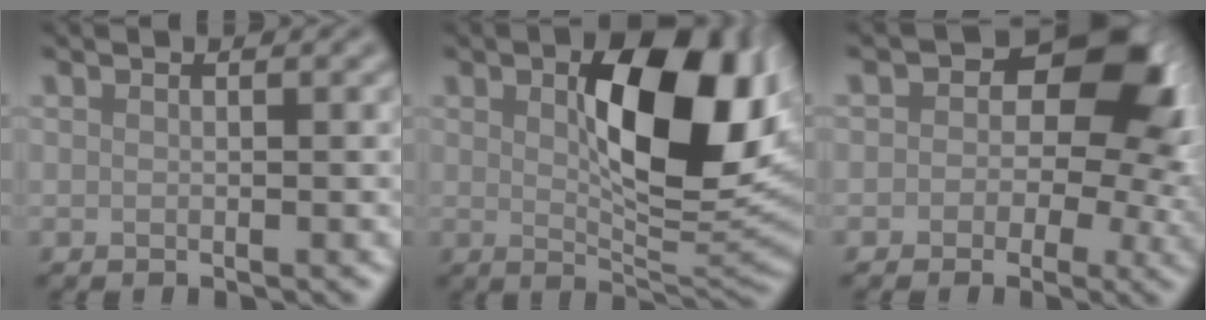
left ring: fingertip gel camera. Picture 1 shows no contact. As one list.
[{"total": 11.7, "force": [2.4, 5.3, 10.2], "torque": [-0.146, 0.000, 0.046]}, {"total": 7.9, "force": [1.2, 5.7, 5.3], "torque": [-0.030, 0.000, 0.007]}]